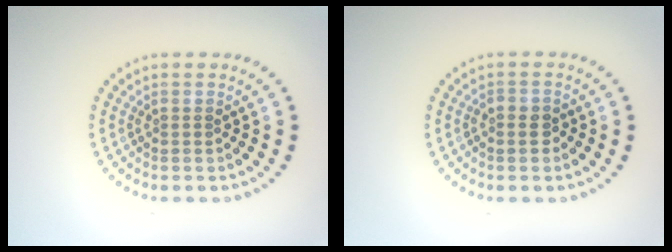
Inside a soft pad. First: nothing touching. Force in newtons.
{"total": 1.0, "press": 0.9, "slide": 0.4}